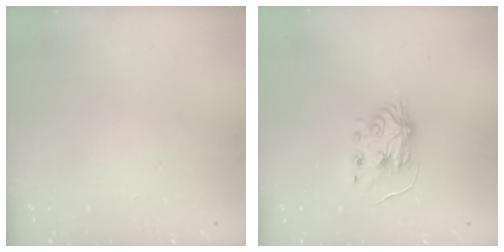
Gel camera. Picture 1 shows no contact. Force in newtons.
{"total": 5.2, "press": 5.1, "slide": 0.7}